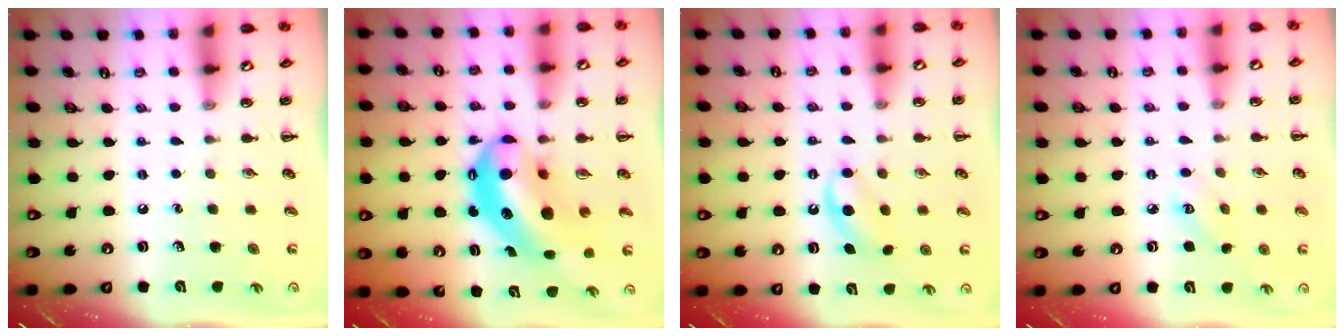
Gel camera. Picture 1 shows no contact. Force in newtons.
{"total": 12.8, "press": 12.4, "slide": 3.1}
{"total": 5.5, "press": 5.3, "slide": 1.6}
{"total": 2.9, "press": 2.8, "slide": 0.8}